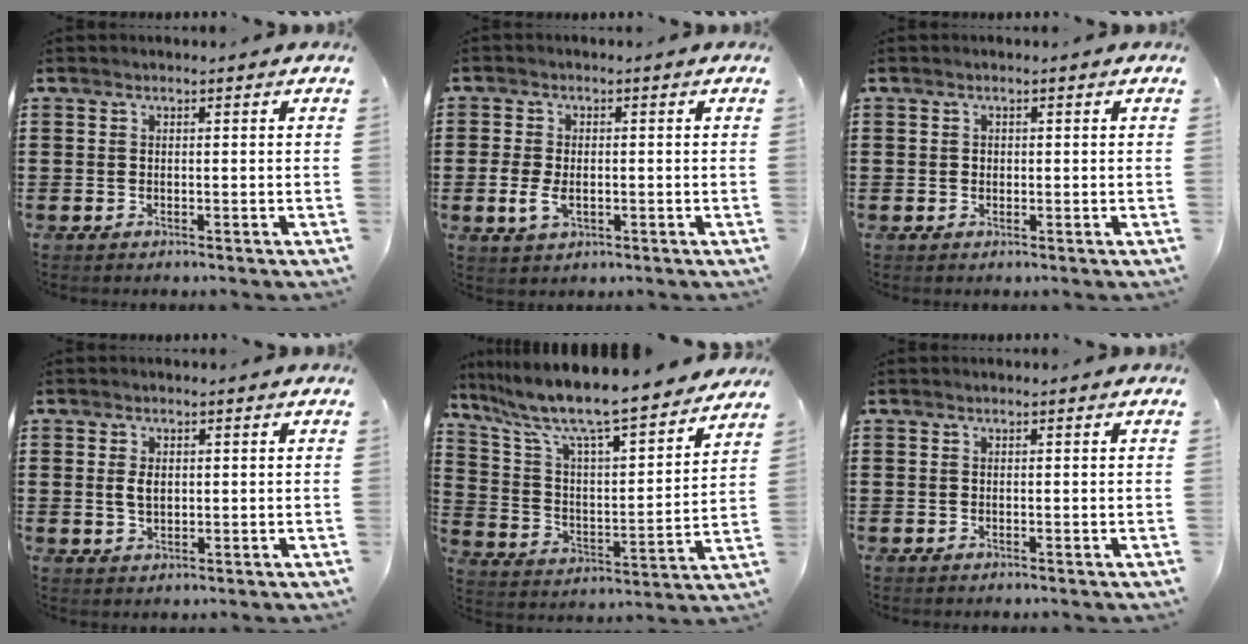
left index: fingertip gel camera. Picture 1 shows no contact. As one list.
[{"total": 3.4, "force": [-0.6, 2.0, 2.7], "torque": [-0.066, -0.001, -0.015]}, {"total": 0.6, "force": [0.1, 0.5, 0.2], "torque": [-0.007, 0.004, 0.002]}, {"total": 2.5, "force": [0.3, 1.5, 2.0], "torque": [-0.044, 0.006, 0.004]}, {"total": 9.2, "force": [8.0, 0.5, 4.5], "torque": [-0.125, -0.066, 0.129]}, {"total": 0.0}]